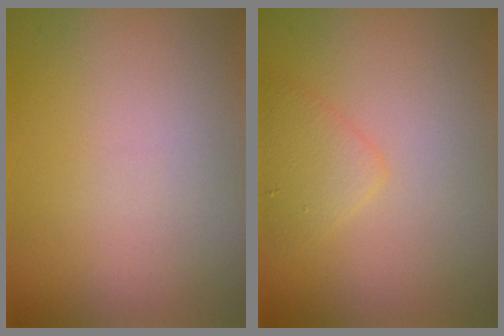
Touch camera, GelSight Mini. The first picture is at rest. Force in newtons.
{"total": 1.9, "press": 1.9, "slide": 0.0}